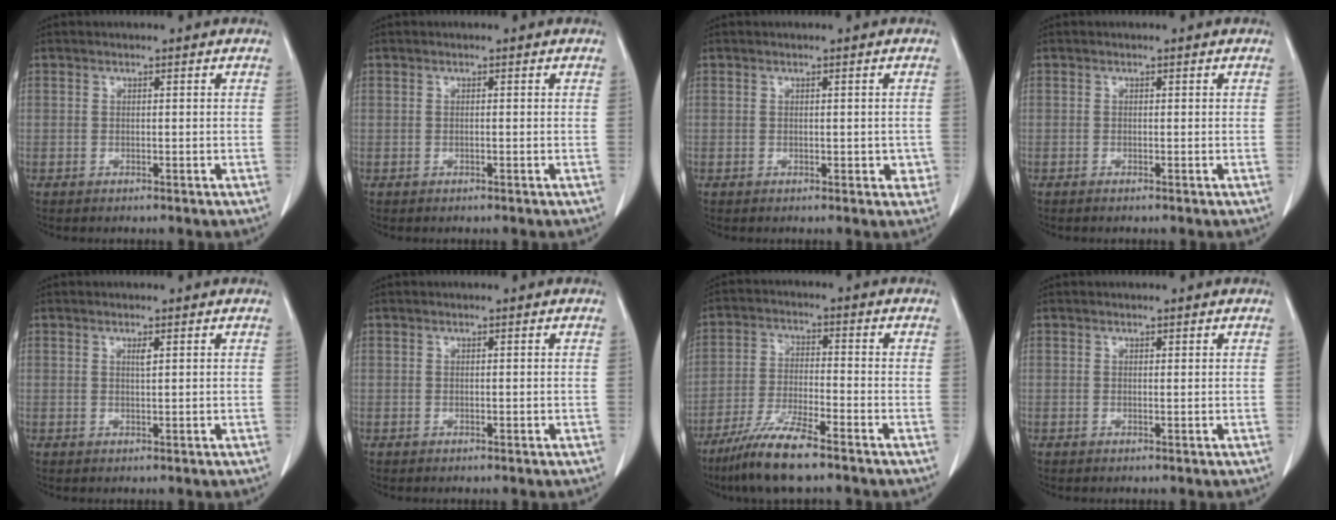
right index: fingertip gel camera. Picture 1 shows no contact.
{"total": 0.0}
{"total": 2.3, "force": [-0.3, 1.3, 1.8], "torque": [-0.015, 0.005, 0.000]}
{"total": 0.0}
{"total": 0.9, "force": [0.4, 0.0, 0.8], "torque": [-0.017, -0.002, 0.008]}
{"total": 0.0}
{"total": 9.1, "force": [-6.7, 0.7, 6.0], "torque": [-0.123, -0.024, -0.129]}
{"total": 0.0}